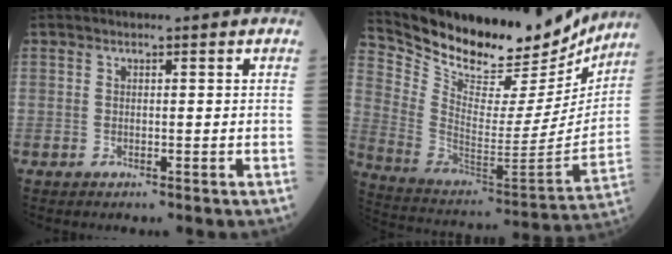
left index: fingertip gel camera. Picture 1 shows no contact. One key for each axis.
{"total": 24.8, "fx": 21.9, "fy": 6.8, "fz": 9.4, "tx": -0.170, "ty": -0.038, "tz": 0.329}